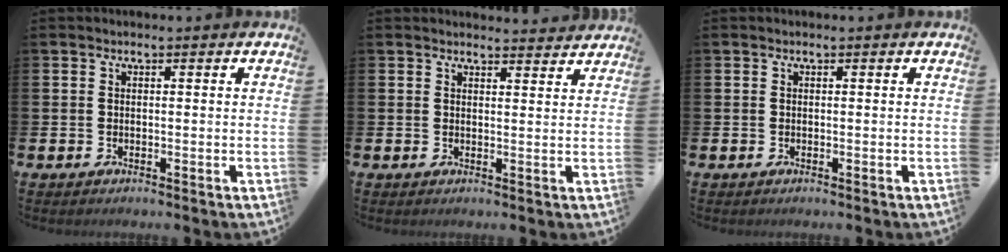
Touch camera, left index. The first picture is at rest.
{"total": 2.4, "force": [2.4, 0.3, 0.0], "torque": [0.005, -0.017, 0.042]}
{"total": 0.0}